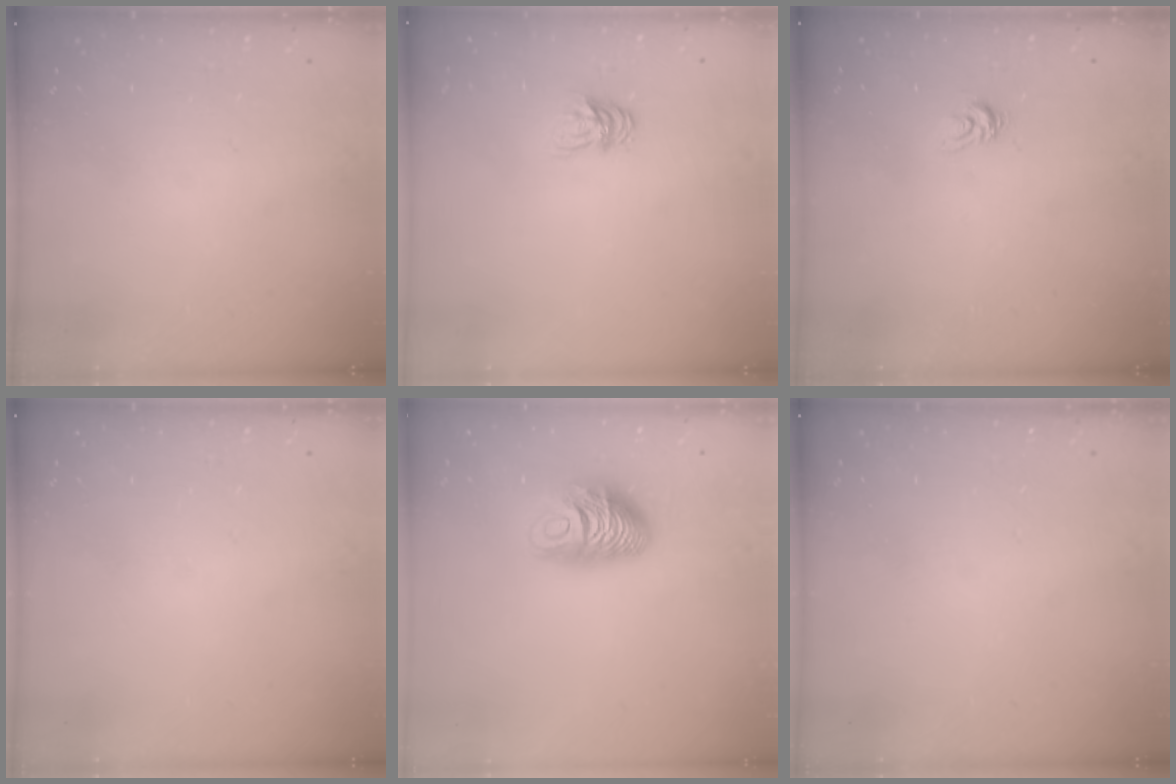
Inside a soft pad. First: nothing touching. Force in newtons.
{"total": 5.5, "press": 5.5, "slide": 0.6}
{"total": 3.6, "press": 3.6, "slide": 0.2}
{"total": 0.0}
{"total": 10.3, "press": 10.3, "slide": 0.8}
{"total": 0.0}